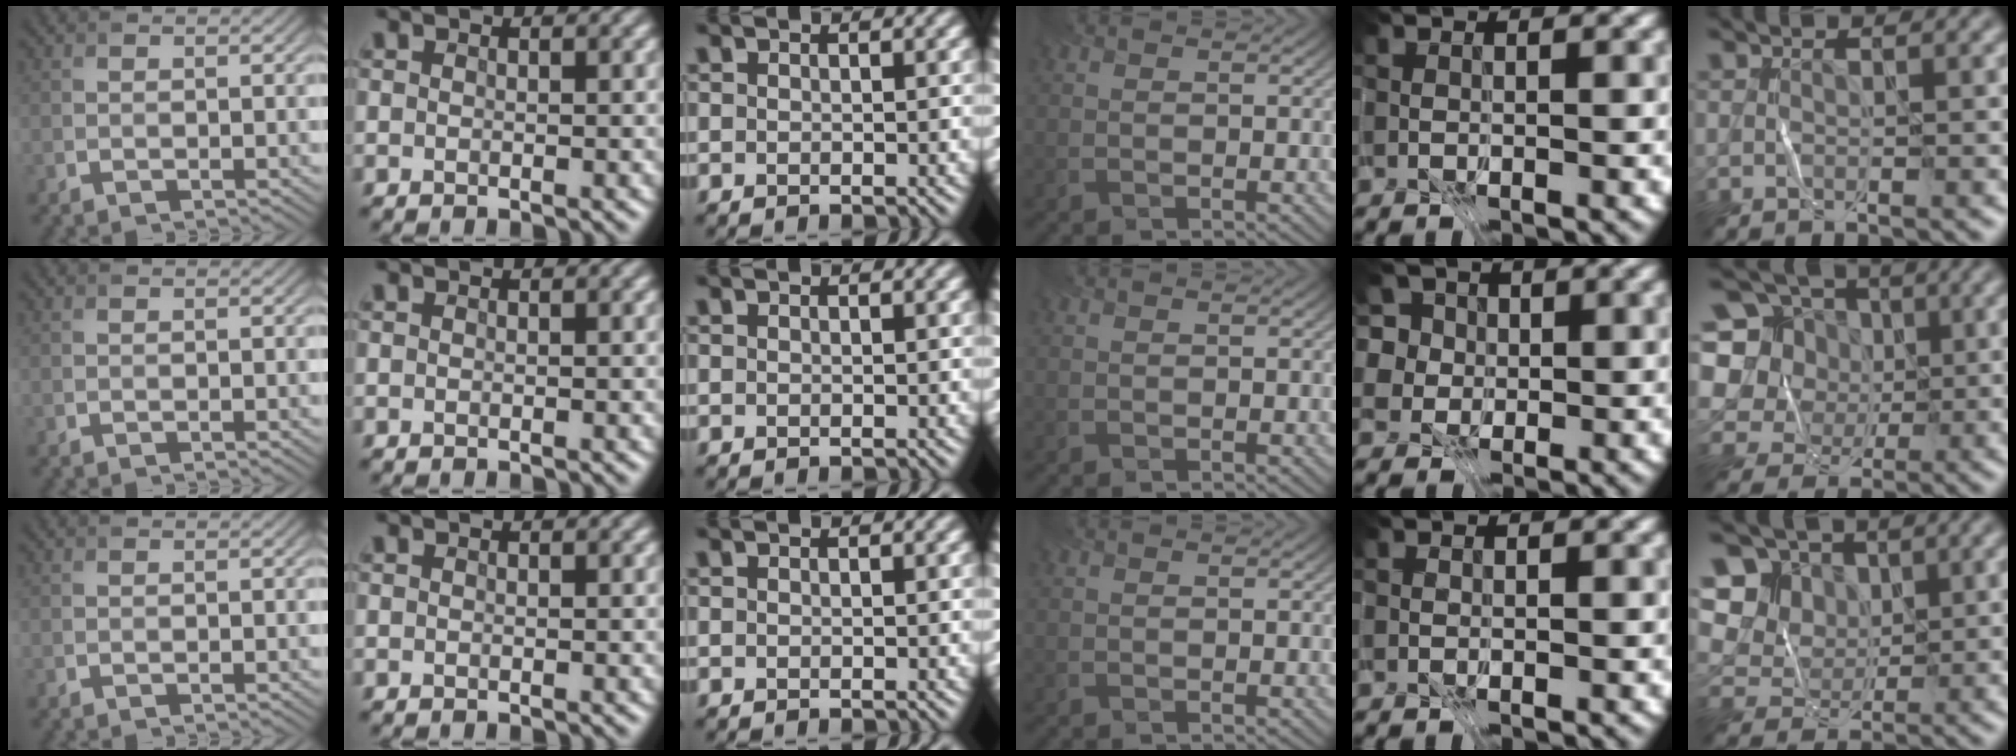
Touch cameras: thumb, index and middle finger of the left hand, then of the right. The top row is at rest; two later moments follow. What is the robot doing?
{"motion": "fold", "object": "file"}